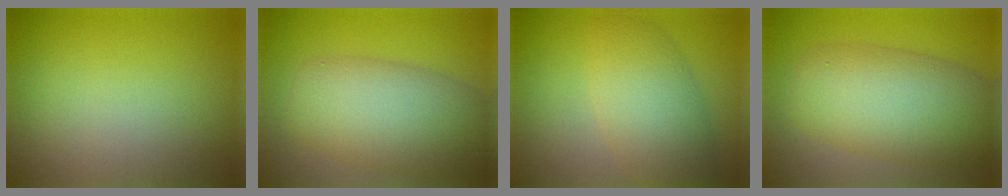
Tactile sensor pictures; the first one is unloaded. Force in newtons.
{"total": 8.5, "press": 8.5, "slide": 0.2}
{"total": 6.1, "press": 6.1, "slide": 0.1}
{"total": 9.3, "press": 9.3, "slide": 0.3}